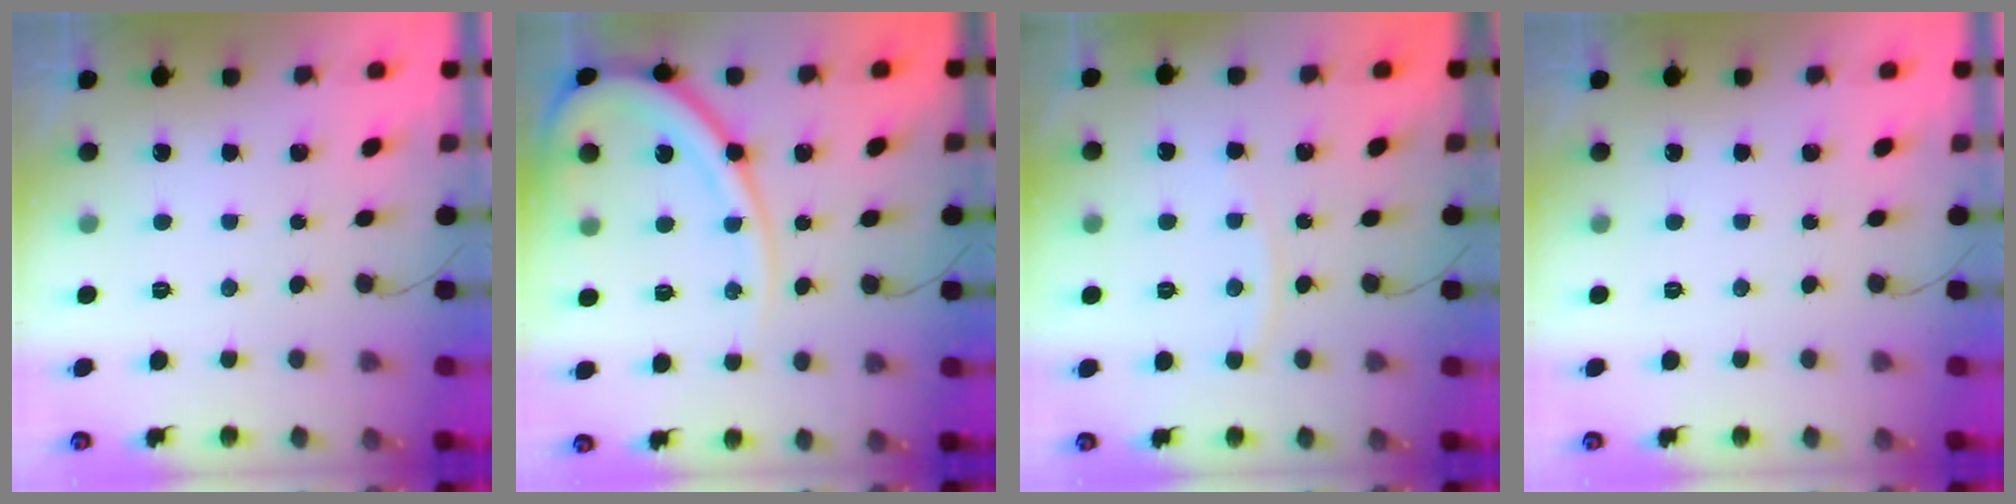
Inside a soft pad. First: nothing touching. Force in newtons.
{"total": 14.8, "press": 14.7, "slide": 1.8}
{"total": 2.9, "press": 2.9, "slide": 0.3}
{"total": 0.0}